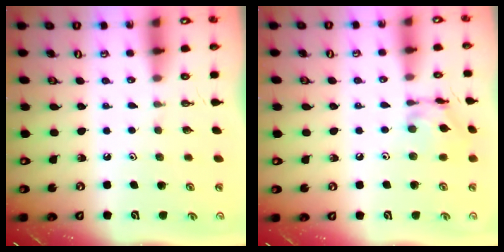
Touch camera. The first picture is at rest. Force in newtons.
{"total": 11.6, "press": 11.6, "slide": 0.9}